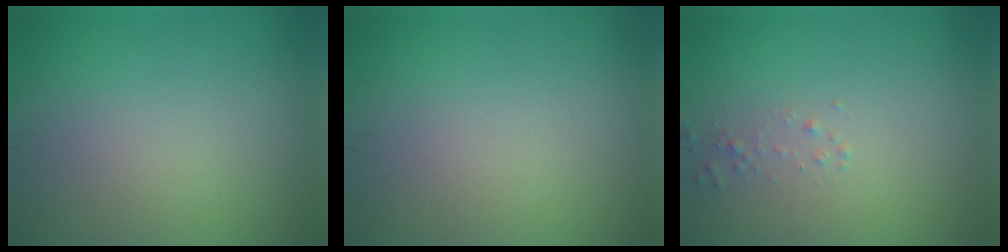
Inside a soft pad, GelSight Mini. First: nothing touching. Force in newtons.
{"total": 0.0}
{"total": 0.7, "press": 0.6, "slide": 0.1}